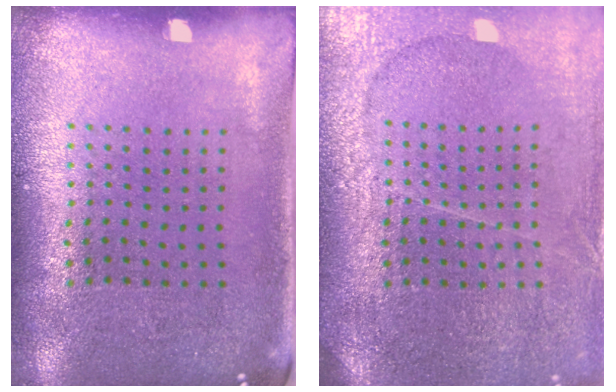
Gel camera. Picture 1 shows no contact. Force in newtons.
{"total": 3.5, "press": 3.2, "slide": 1.4}